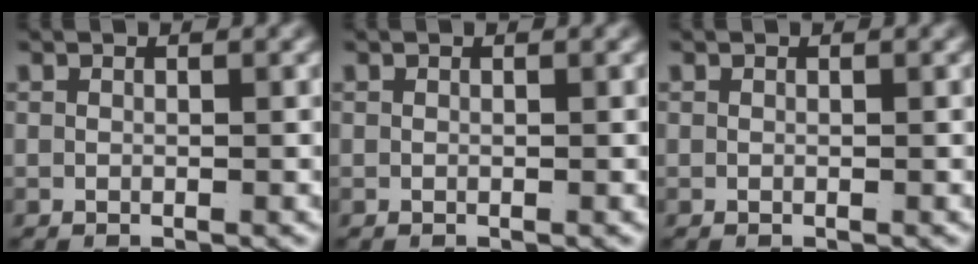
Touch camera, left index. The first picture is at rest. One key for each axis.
{"total": 0.0}
{"total": 0.0}